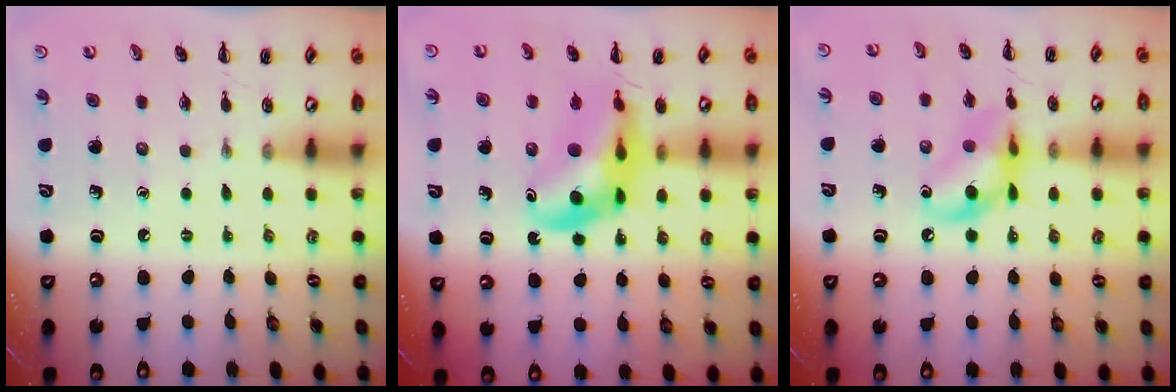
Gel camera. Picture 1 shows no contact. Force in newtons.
{"total": 13.0, "press": 12.4, "slide": 4.1}
{"total": 13.3, "press": 13.1, "slide": 2.5}